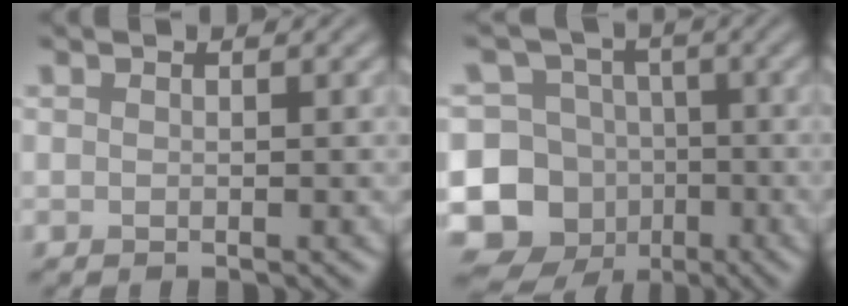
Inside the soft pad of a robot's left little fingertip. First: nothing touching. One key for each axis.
{"total": 12.7, "fx": -4.7, "fy": 11.4, "fz": 3.0, "tx": -0.082, "ty": -0.009, "tz": -0.085}